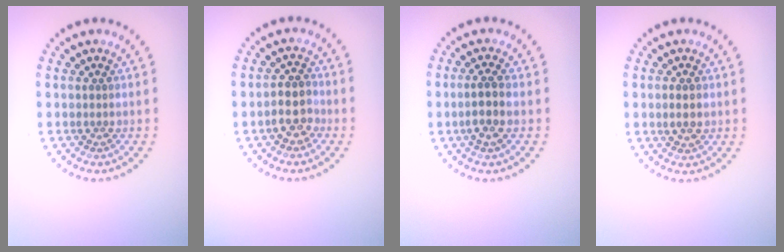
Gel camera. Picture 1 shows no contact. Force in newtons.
{"total": 2.8, "press": 2.6, "slide": 0.9}
{"total": 2.4, "press": 2.2, "slide": 1.0}
{"total": 1.3, "press": 1.3, "slide": 0.3}